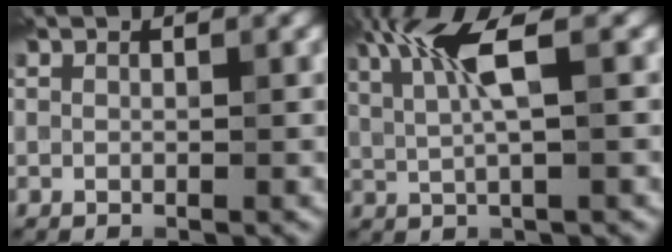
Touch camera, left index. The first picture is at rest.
{"total": 5.4, "force": [1.9, 0.9, 4.9], "torque": [-0.098, 0.006, 0.036]}